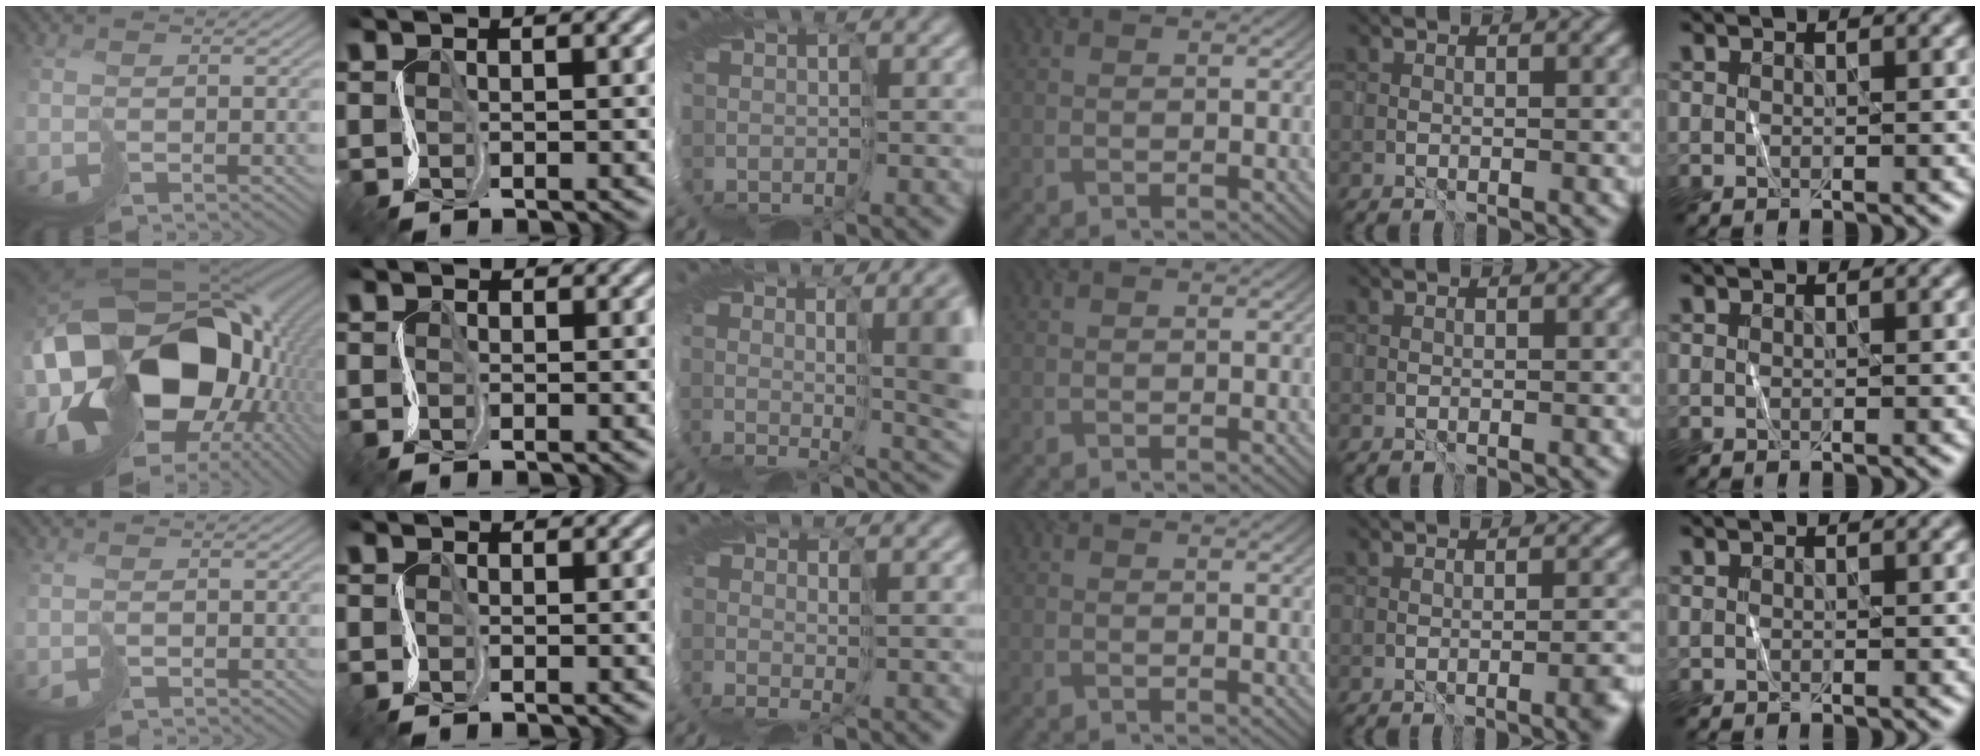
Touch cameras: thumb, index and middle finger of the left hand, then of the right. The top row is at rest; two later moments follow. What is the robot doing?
{"motion": "cut", "object": "paper bag"}